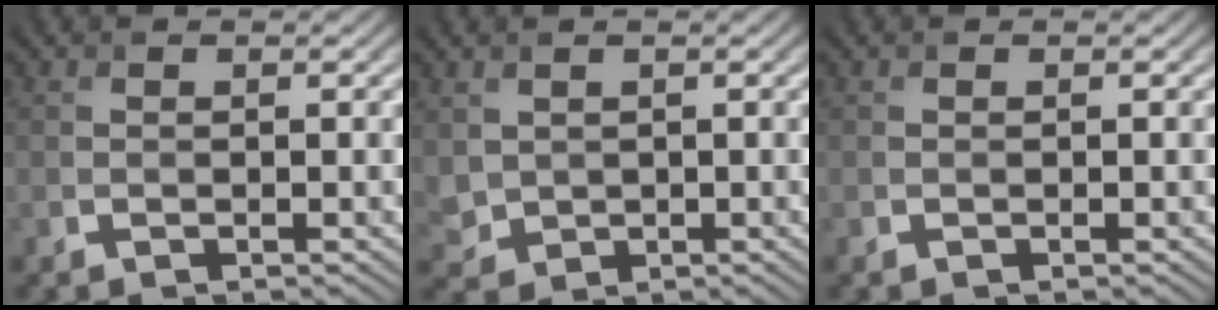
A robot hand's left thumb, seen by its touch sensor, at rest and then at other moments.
{"total": 2.7, "force": [1.2, 2.2, 1.2], "torque": [-0.045, -0.007, 0.029]}
{"total": 0.0}